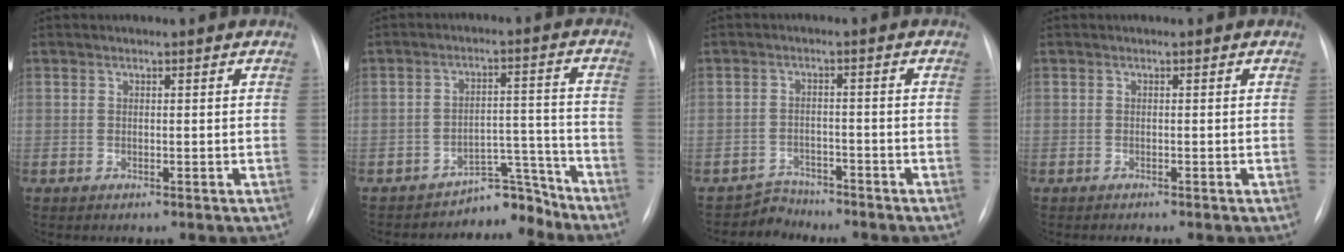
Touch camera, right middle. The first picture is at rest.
{"total": 5.9, "force": [-5.7, 1.6, -0.4], "torque": [0.019, 0.055, -0.083]}
{"total": 3.5, "force": [-3.1, 0.8, -1.4], "torque": [0.029, -0.002, -0.052]}
{"total": 0.8, "force": [-0.8, 0.0, 0.4], "torque": [-0.008, -0.003, -0.008]}